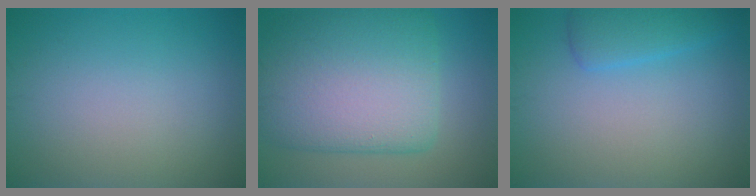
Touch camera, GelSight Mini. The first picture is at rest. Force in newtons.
{"total": 11.0, "press": 10.9, "slide": 0.9}
{"total": 2.6, "press": 2.6, "slide": 0.2}